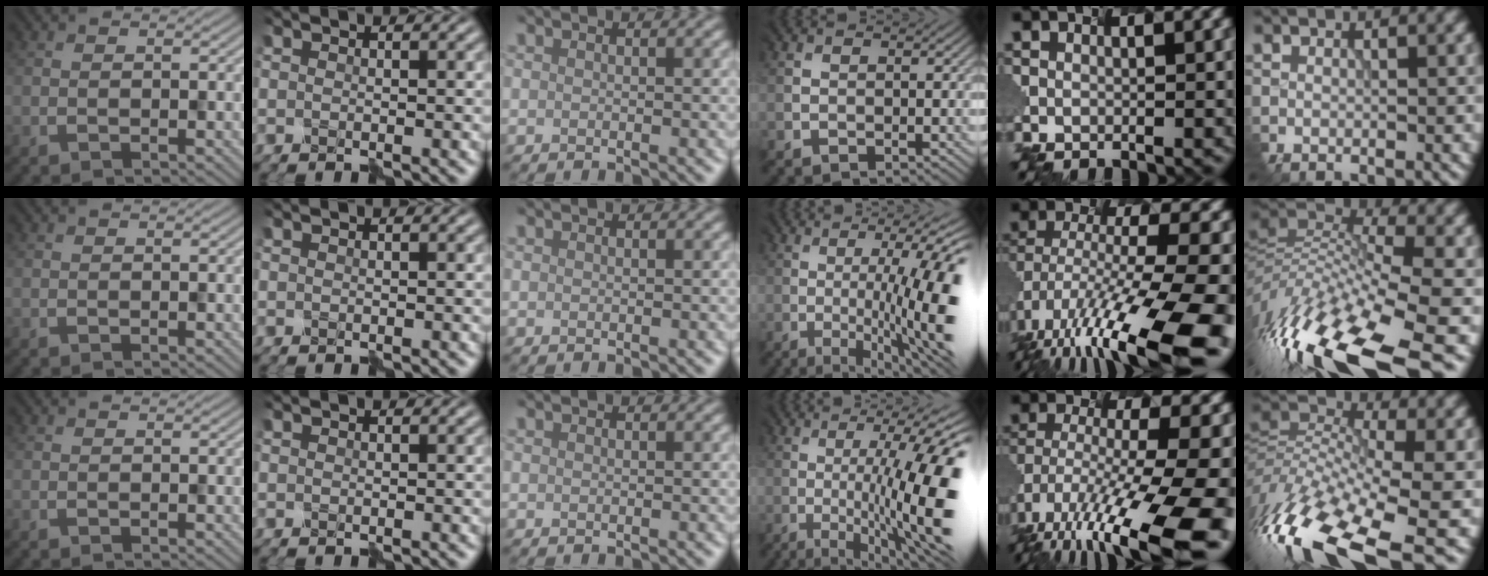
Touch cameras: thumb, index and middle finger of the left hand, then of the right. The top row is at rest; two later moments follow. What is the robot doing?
{"motion": "shake", "object": "plastic piggy bank"}